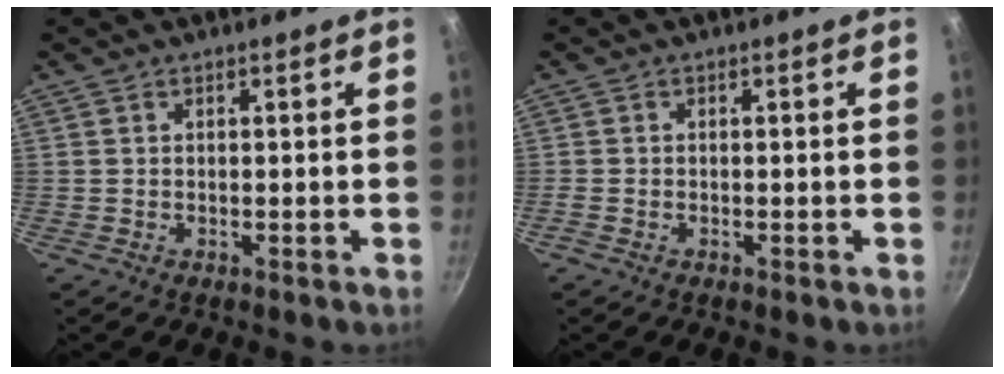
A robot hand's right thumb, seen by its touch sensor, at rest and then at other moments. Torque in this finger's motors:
{"motor_torque": [0.28, 0.15, 0.14, 0.06, 0.03]}